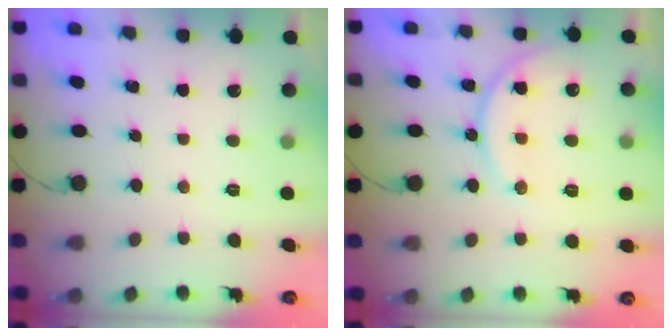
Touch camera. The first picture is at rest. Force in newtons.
{"total": 12.9, "press": 12.9, "slide": 0.8}